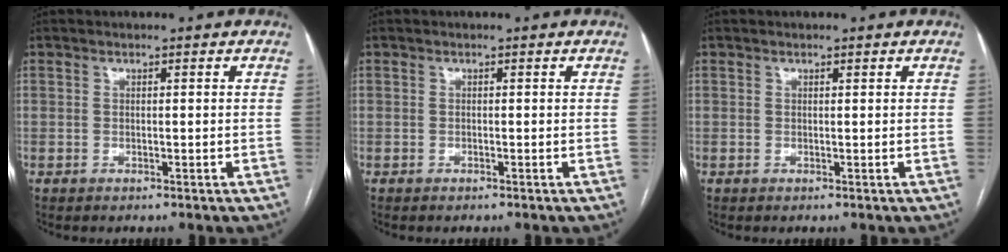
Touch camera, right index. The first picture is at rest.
{"total": 0.0}
{"total": 0.0}